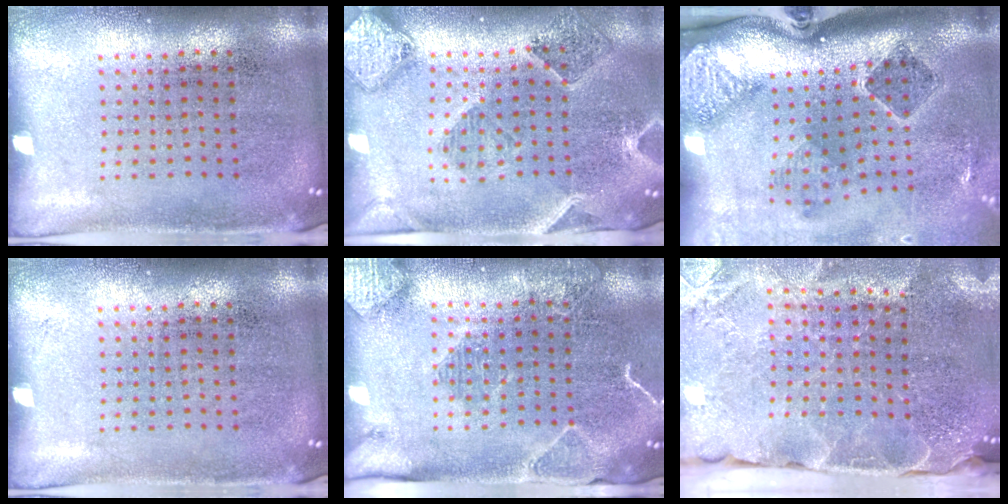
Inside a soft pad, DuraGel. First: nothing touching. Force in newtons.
{"total": 1.6, "press": 1.5, "slide": 0.4}
{"total": 2.8, "press": 1.8, "slide": 2.1}
{"total": 0.0}
{"total": 2.0, "press": 2.0, "slide": 0.4}
{"total": 3.8, "press": 3.2, "slide": 2.1}